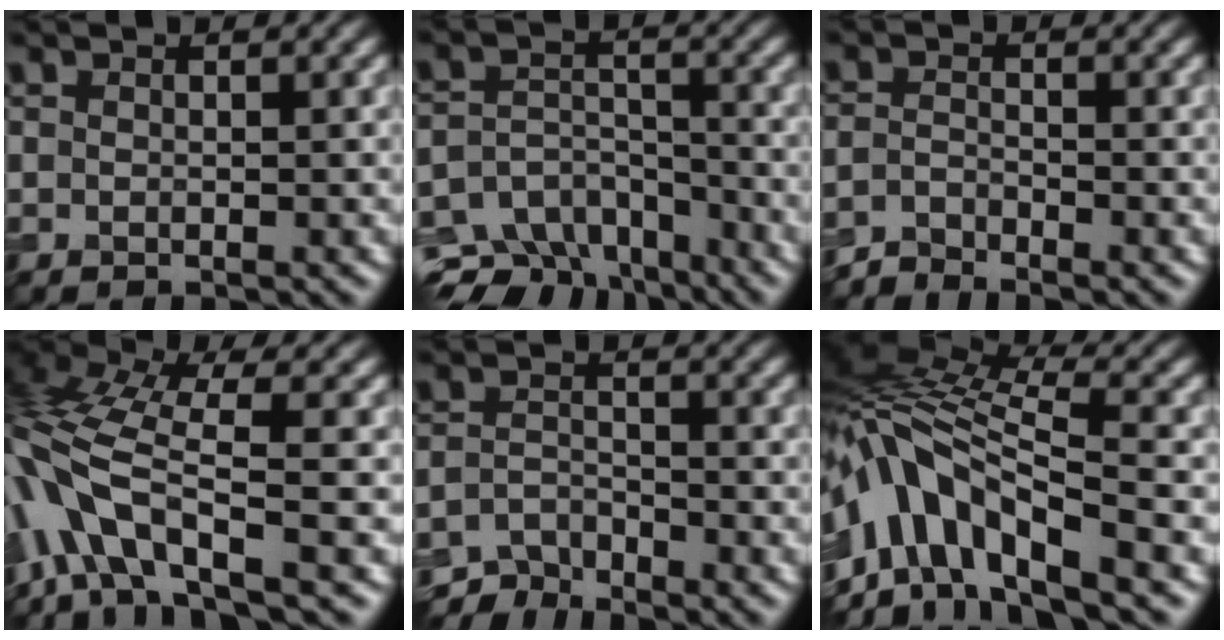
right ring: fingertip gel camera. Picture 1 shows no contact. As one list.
[{"total": 7.7, "force": [-6.0, 4.3, 2.3], "torque": [-0.026, -0.001, -0.095]}, {"total": 2.2, "force": [-2.2, 0.2, 0.3], "torque": [-0.006, -0.003, -0.052]}, {"total": 9.8, "force": [-3.2, 3.9, 8.5], "torque": [-0.176, 0.017, -0.078]}, {"total": 3.5, "force": [-3.4, 0.9, 0.6], "torque": [-0.010, -0.003, -0.070]}, {"total": 11.6, "force": [-4.3, 5.1, 9.5], "torque": [-0.169, 0.015, -0.089]}]